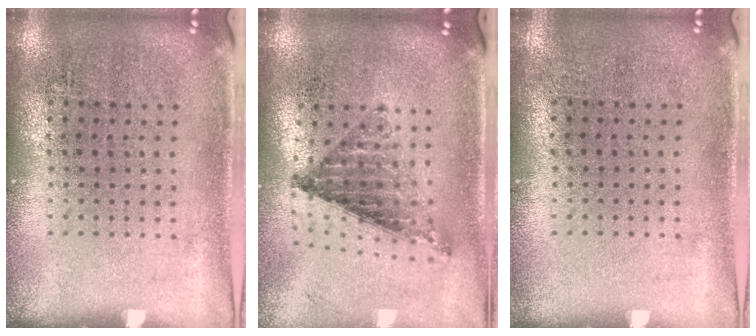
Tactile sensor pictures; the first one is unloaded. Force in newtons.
{"total": 0.8, "press": 0.8, "slide": 0.2}
{"total": 0.0}